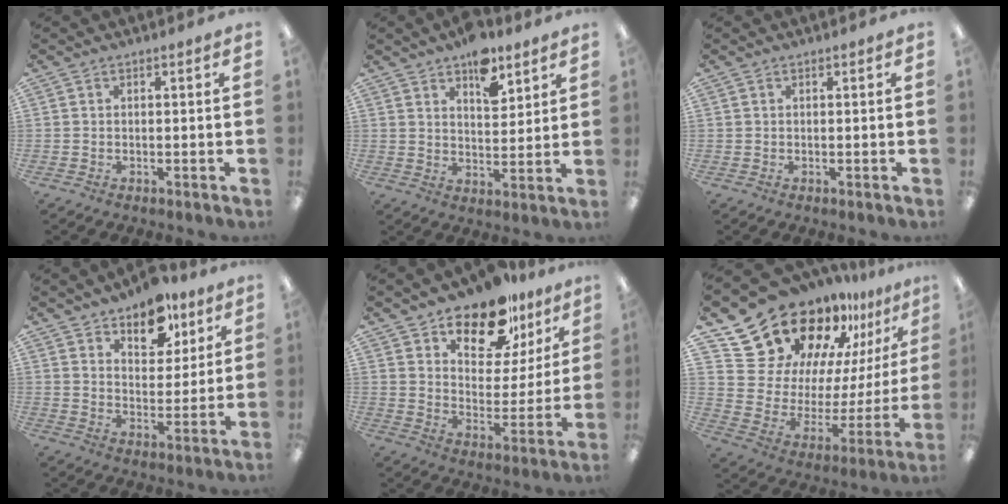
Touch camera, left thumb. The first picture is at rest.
{"total": 8.9, "force": [6.3, 4.5, 4.4], "torque": [-0.042, -0.037, 0.104]}
{"total": 0.0}
{"total": 10.9, "force": [8.2, 5.9, 4.1], "torque": [-0.047, -0.050, 0.144]}
{"total": 16.4, "force": [12.7, 7.8, 6.9], "torque": [-0.106, -0.086, 0.223]}
{"total": 24.4, "force": [20.5, 11.4, 6.8], "torque": [-0.129, -0.153, 0.385]}